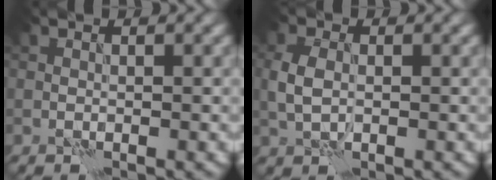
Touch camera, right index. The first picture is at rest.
{"total": 2.7, "force": [0.0, 1.8, 2.0], "torque": [-0.053, 0.002, -0.003]}